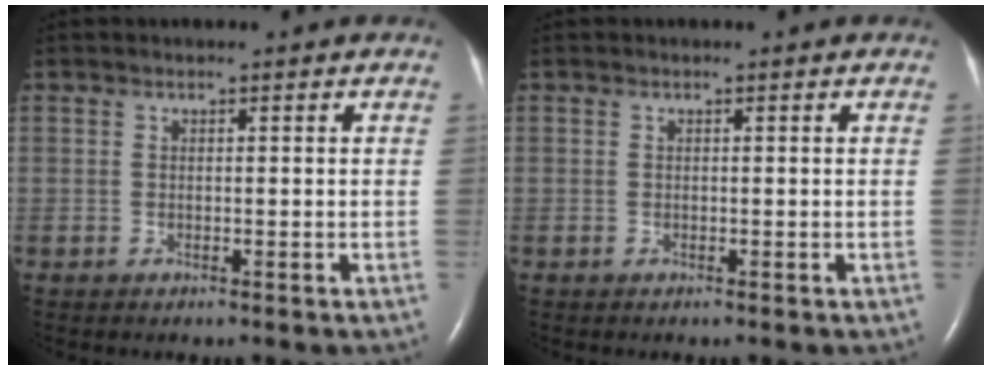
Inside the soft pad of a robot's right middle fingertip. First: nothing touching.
{"total": 0.0}